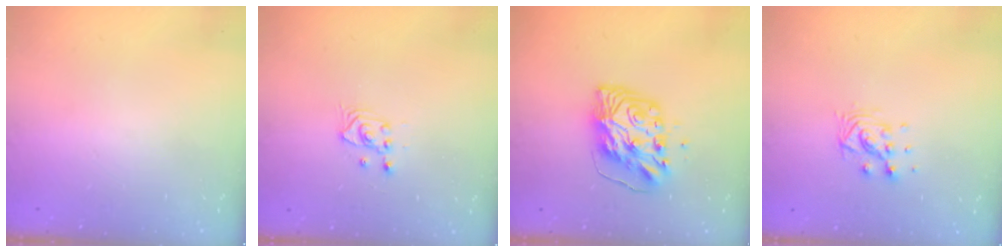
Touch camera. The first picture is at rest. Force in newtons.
{"total": 3.2, "press": 3.2, "slide": 0.4}
{"total": 9.7, "press": 9.6, "slide": 1.3}
{"total": 7.0, "press": 7.0, "slide": 0.2}